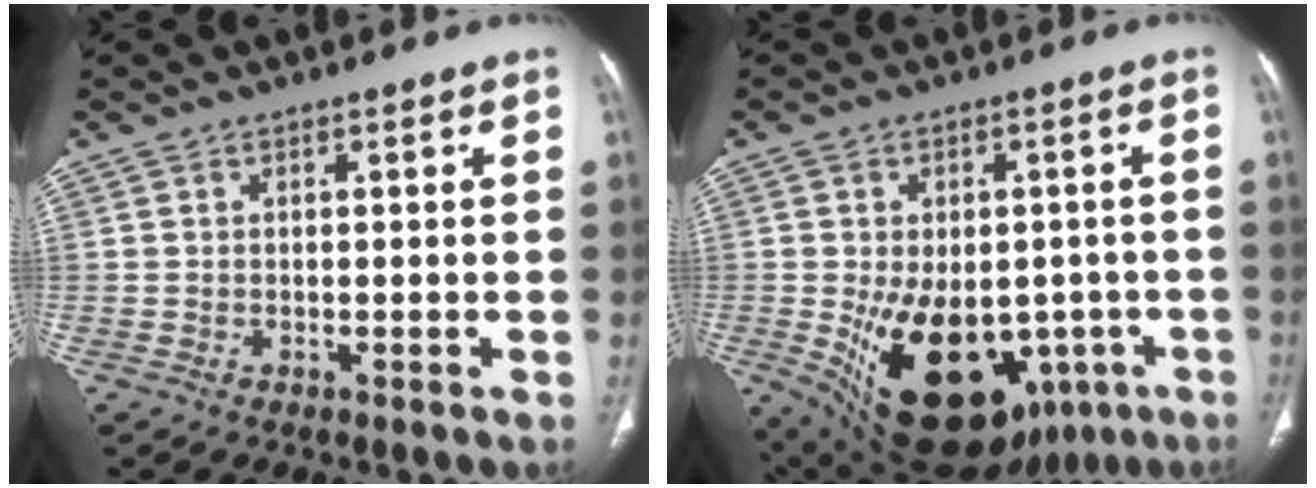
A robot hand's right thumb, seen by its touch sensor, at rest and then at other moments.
{"total": 22.5, "force": [-7.0, 14.3, 15.9], "torque": [-0.230, -0.002, -0.066]}